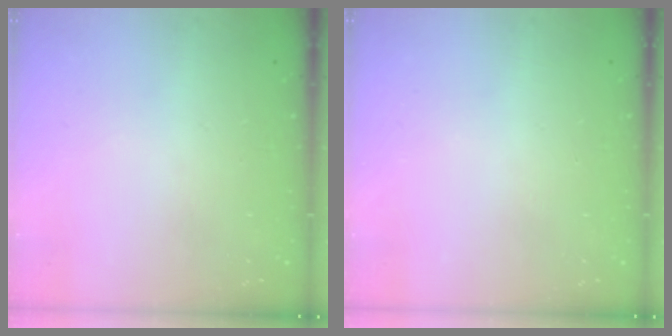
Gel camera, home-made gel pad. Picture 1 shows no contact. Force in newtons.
{"total": 0.0}